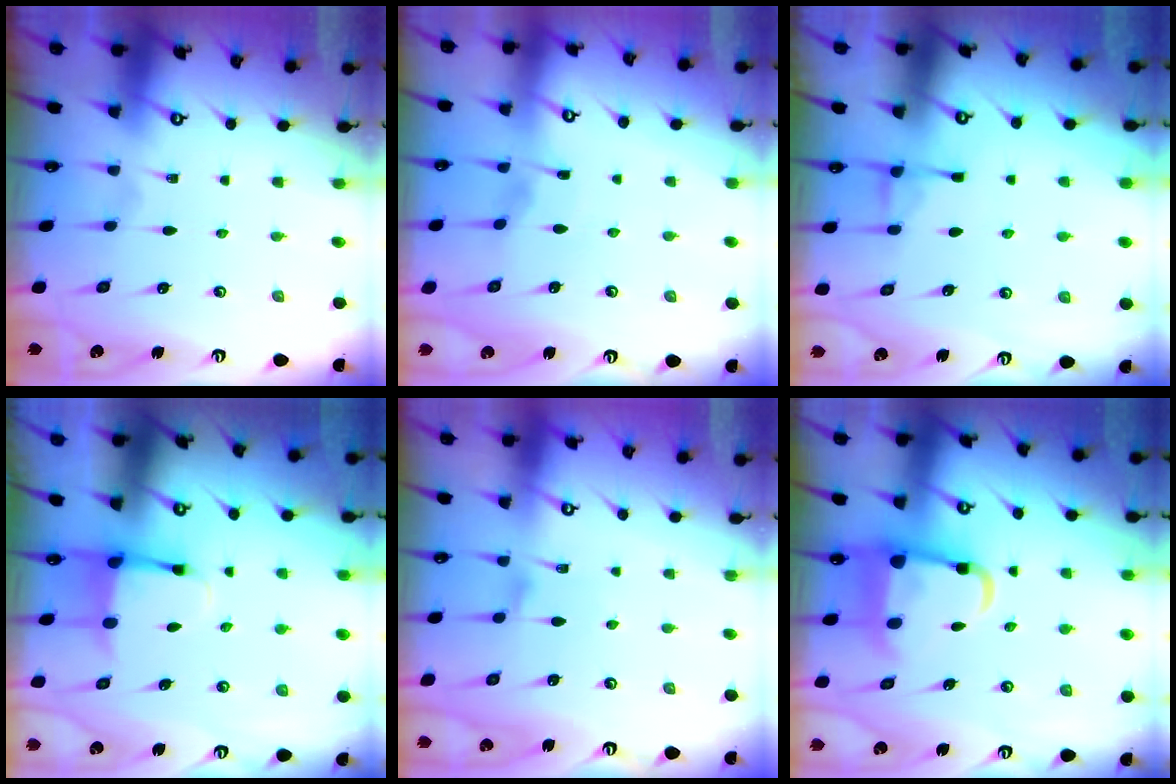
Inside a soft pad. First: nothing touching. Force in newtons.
{"total": 2.7, "press": 2.6, "slide": 0.4}
{"total": 3.2, "press": 3.2, "slide": 0.2}
{"total": 3.7, "press": 3.6, "slide": 0.9}
{"total": 4.4, "press": 4.4, "slide": 0.5}
{"total": 9.9, "press": 9.7, "slide": 1.7}